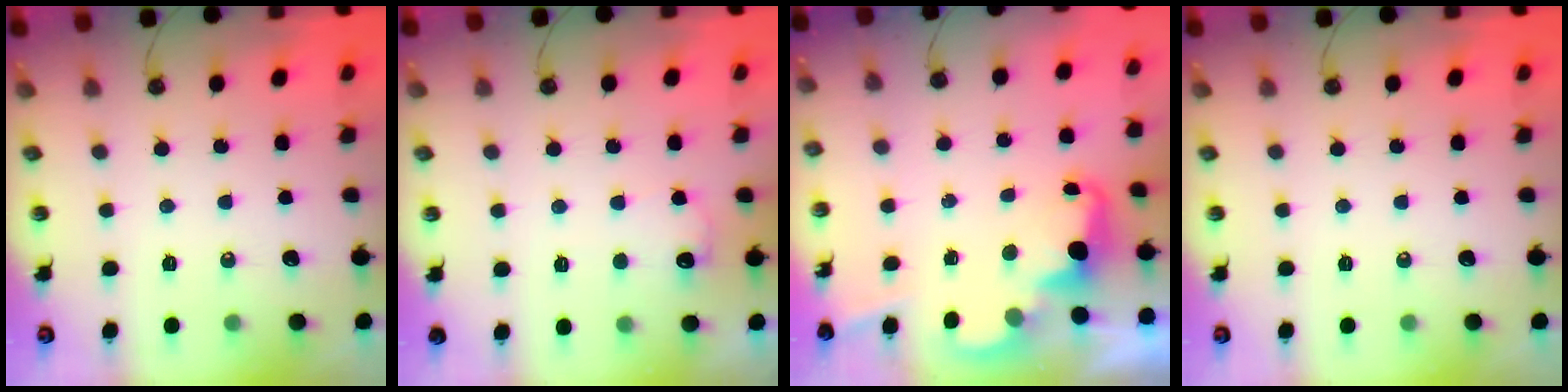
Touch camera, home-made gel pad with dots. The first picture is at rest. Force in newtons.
{"total": 6.6, "press": 6.6, "slide": 0.5}
{"total": 2.4, "press": 2.3, "slide": 0.5}
{"total": 0.0}